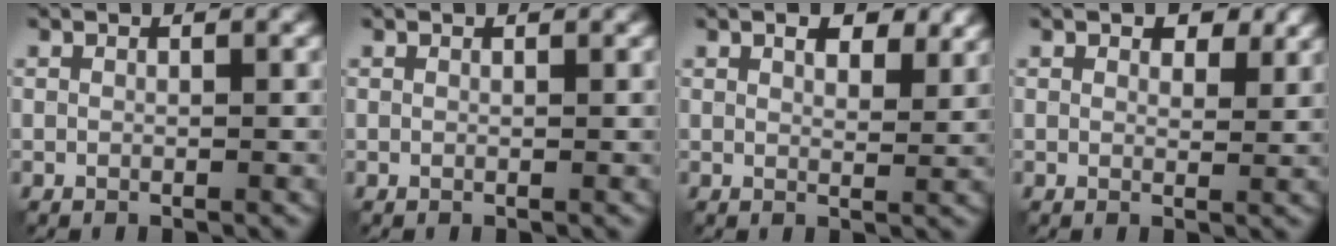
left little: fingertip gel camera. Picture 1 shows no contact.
{"total": 0.0}
{"total": 3.5, "force": [2.1, 1.6, 2.2], "torque": [-0.037, -0.001, 0.033]}
{"total": 2.8, "force": [1.7, 1.5, 1.6], "torque": [-0.022, -0.002, 0.026]}